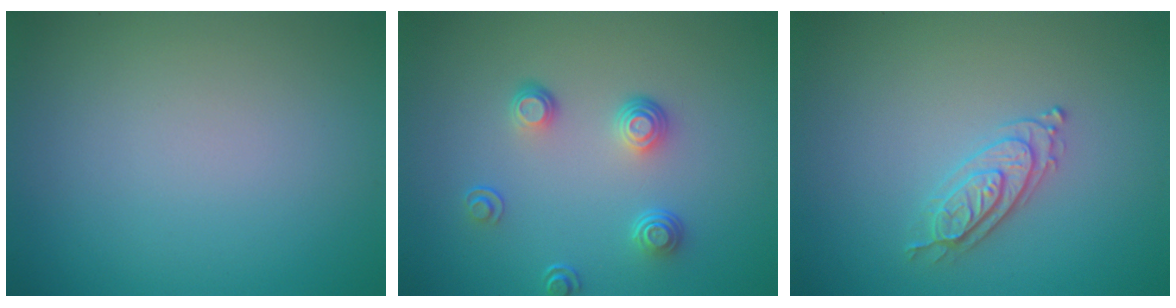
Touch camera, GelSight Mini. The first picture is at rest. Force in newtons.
{"total": 2.6, "press": 1.7, "slide": 2.0}
{"total": 2.2, "press": 2.2, "slide": 0.4}